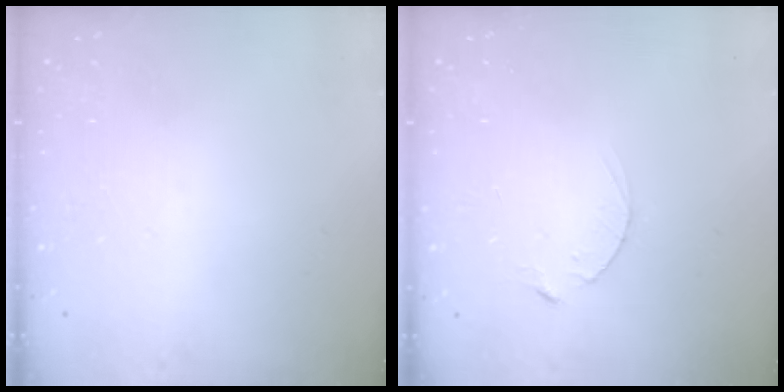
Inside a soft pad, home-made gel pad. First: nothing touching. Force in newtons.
{"total": 2.5, "press": 2.5, "slide": 0.4}